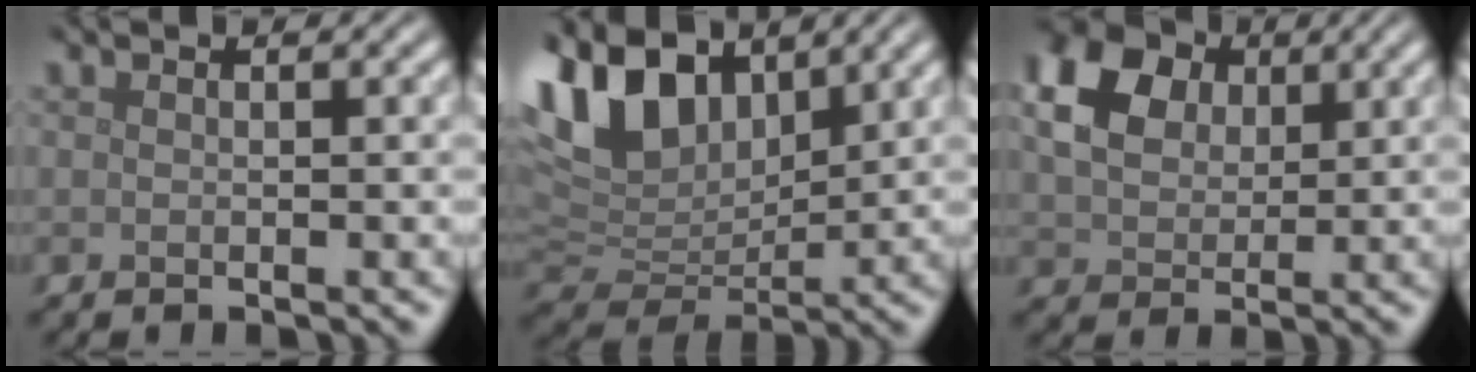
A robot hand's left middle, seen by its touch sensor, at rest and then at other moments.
{"total": 11.1, "force": [5.5, 6.6, 7.0], "torque": [-0.165, 0.015, 0.099]}
{"total": 11.6, "force": [4.6, 8.7, 6.0], "torque": [-0.141, 0.030, 0.080]}